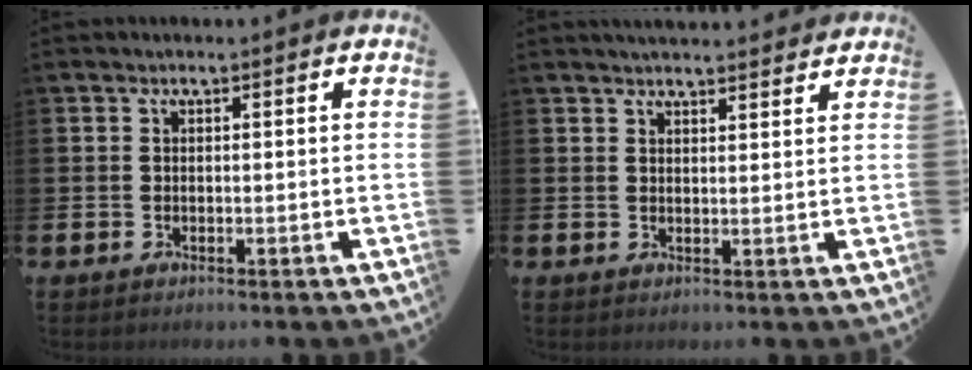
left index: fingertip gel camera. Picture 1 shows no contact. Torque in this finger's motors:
{"motor_torque": [1.02, -1.11, 0.45, 0.05]}